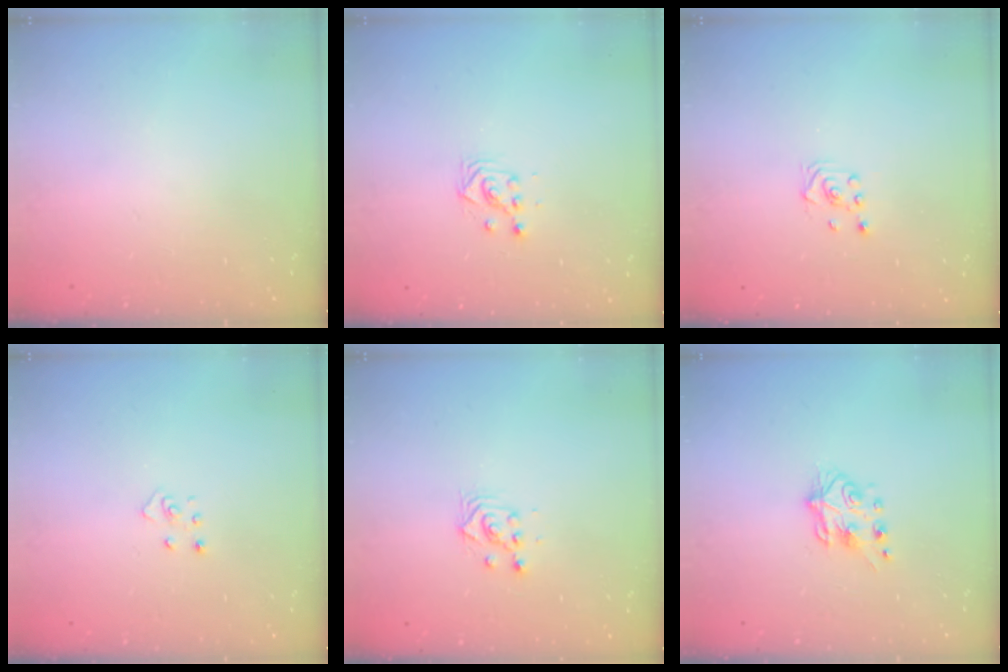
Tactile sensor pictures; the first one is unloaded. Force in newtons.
{"total": 3.0, "press": 3.0, "slide": 0.2}
{"total": 1.6, "press": 1.4, "slide": 0.9}
{"total": 3.3, "press": 3.3, "slide": 0.3}
{"total": 3.0, "press": 3.0, "slide": 0.1}
{"total": 6.5, "press": 6.5, "slide": 0.6}